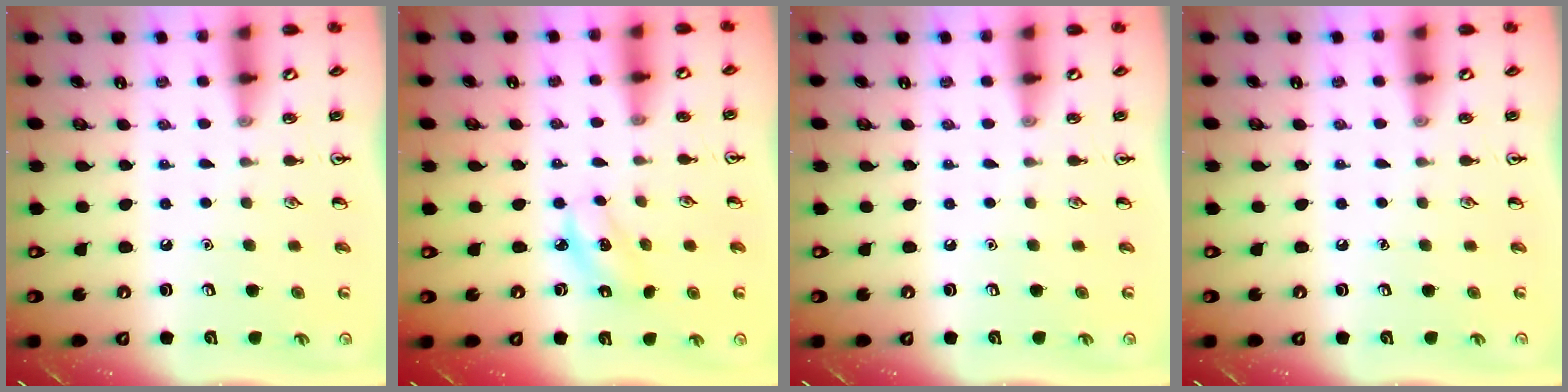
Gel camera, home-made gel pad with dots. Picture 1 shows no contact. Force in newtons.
{"total": 3.3, "press": 3.2, "slide": 0.5}
{"total": 0.0}
{"total": 0.0}